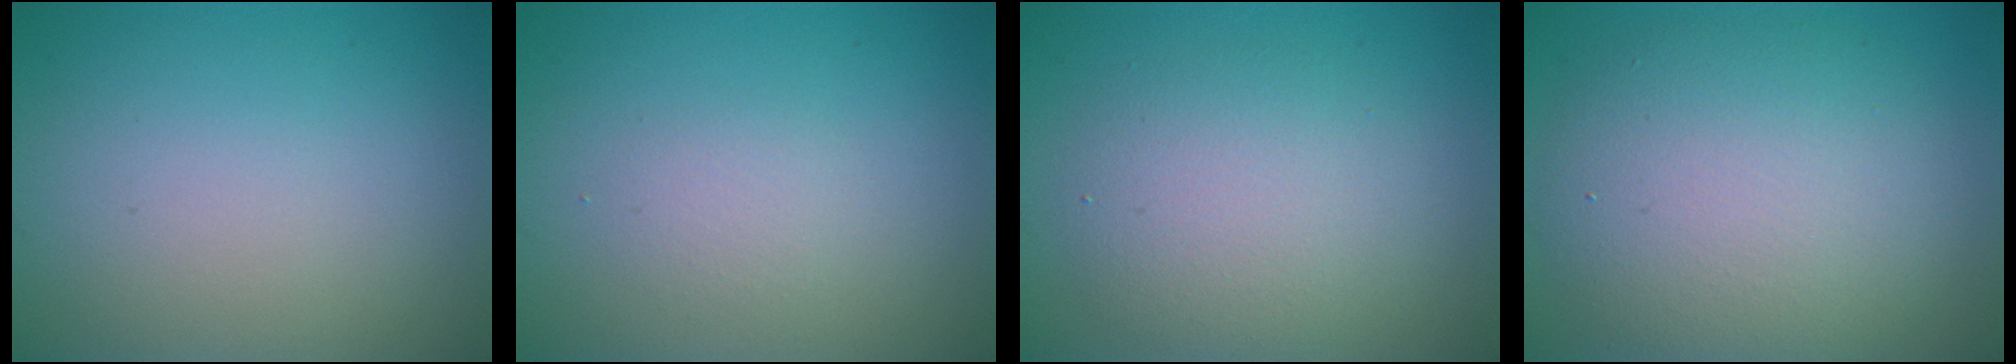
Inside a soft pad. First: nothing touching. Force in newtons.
{"total": 1.2, "press": 1.2, "slide": 0.0}
{"total": 5.5, "press": 5.5, "slide": 0.4}
{"total": 8.3, "press": 8.3, "slide": 0.8}